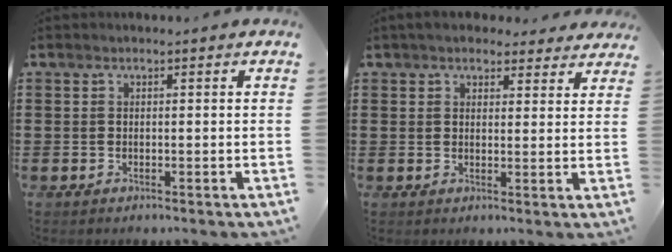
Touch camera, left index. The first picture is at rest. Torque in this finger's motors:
{"motor_torque": [1.20, -0.94, 0.38, 0.06]}